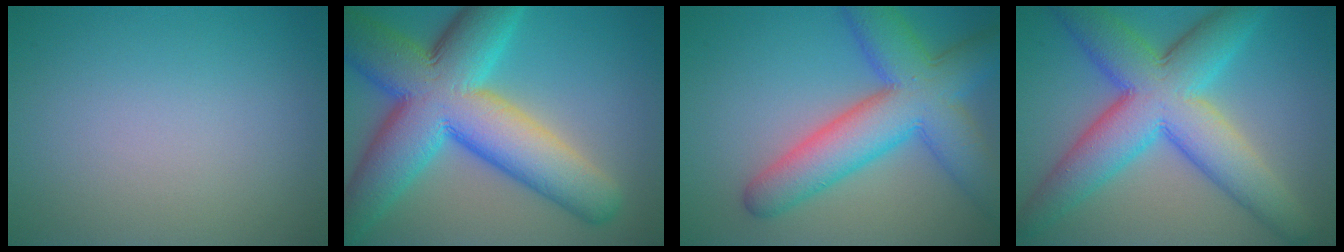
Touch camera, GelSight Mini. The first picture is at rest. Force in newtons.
{"total": 14.5, "press": 14.5, "slide": 0.4}
{"total": 9.5, "press": 9.5, "slide": 0.3}
{"total": 10.7, "press": 10.7, "slide": 0.1}